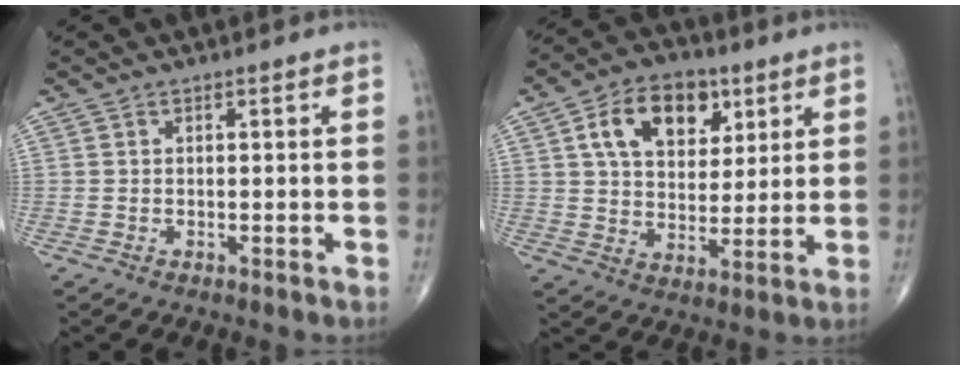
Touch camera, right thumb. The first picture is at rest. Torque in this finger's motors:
{"motor_torque": [0.72, 2.40, 0.44, -0.26, 0.04]}